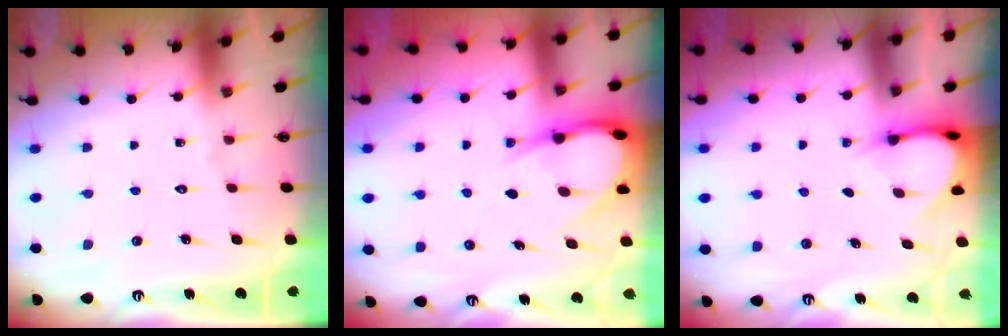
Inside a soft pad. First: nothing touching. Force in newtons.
{"total": 8.5, "press": 8.4, "slide": 1.0}
{"total": 3.8, "press": 3.8, "slide": 0.3}